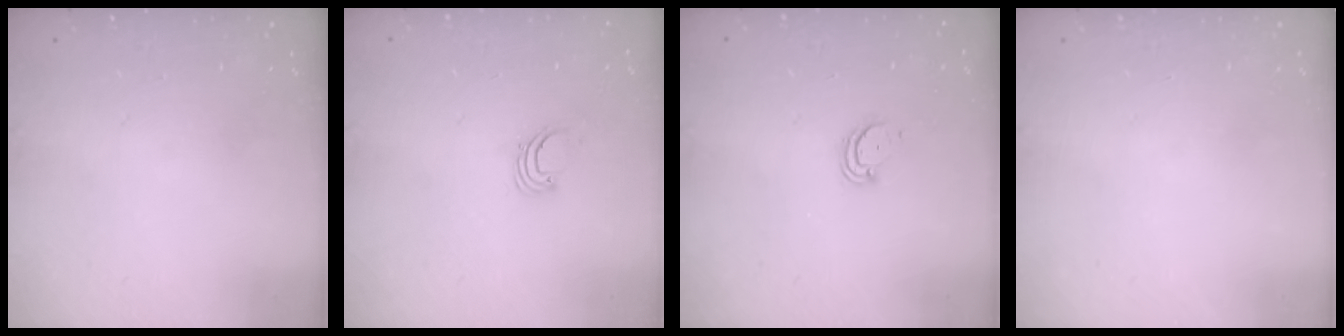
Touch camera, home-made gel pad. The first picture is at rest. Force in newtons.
{"total": 1.9, "press": 1.9, "slide": 0.1}
{"total": 2.6, "press": 2.6, "slide": 0.2}
{"total": 0.0}